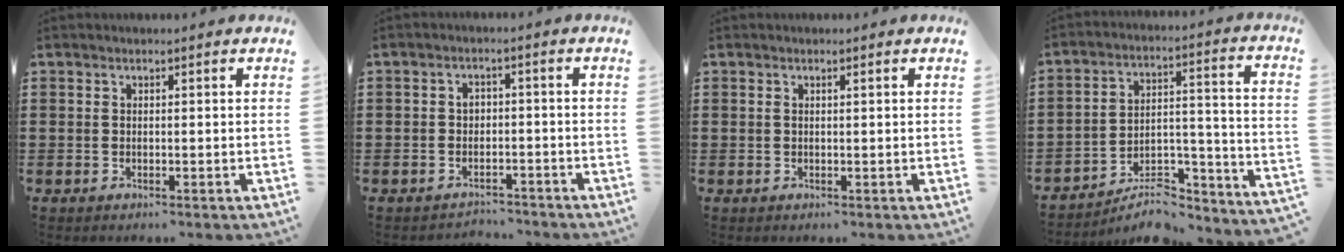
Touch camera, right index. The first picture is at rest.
{"total": 2.4, "force": [-2.1, 1.2, 0.3], "torque": [-0.013, 0.004, -0.046]}
{"total": 0.5, "force": [0.1, 0.1, 0.5], "torque": [-0.010, -0.001, 0.003]}
{"total": 6.0, "force": [-4.7, 2.3, 2.9], "torque": [-0.047, -0.001, -0.089]}